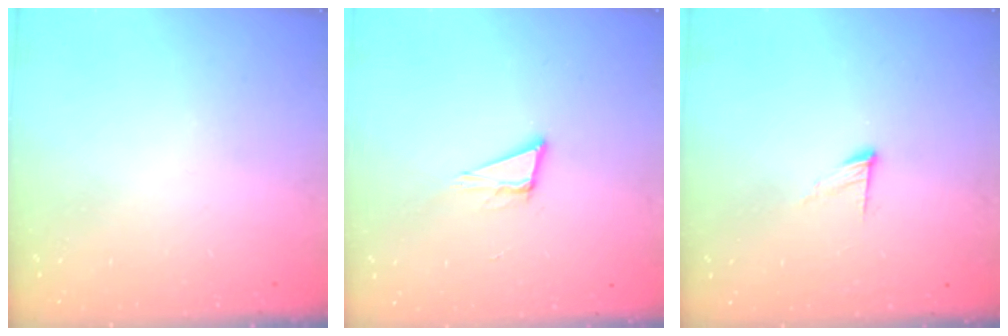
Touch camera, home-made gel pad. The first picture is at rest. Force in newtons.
{"total": 7.7, "press": 7.0, "slide": 3.2}
{"total": 6.8, "press": 6.8, "slide": 0.6}